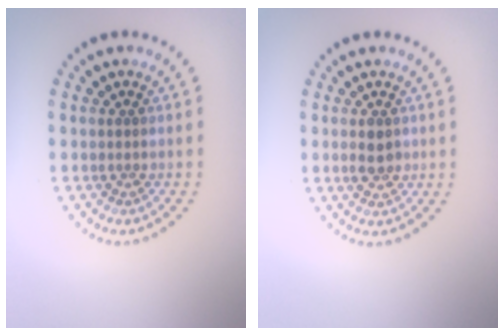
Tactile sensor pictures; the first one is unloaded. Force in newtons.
{"total": 1.6, "press": 1.6, "slide": 0.1}